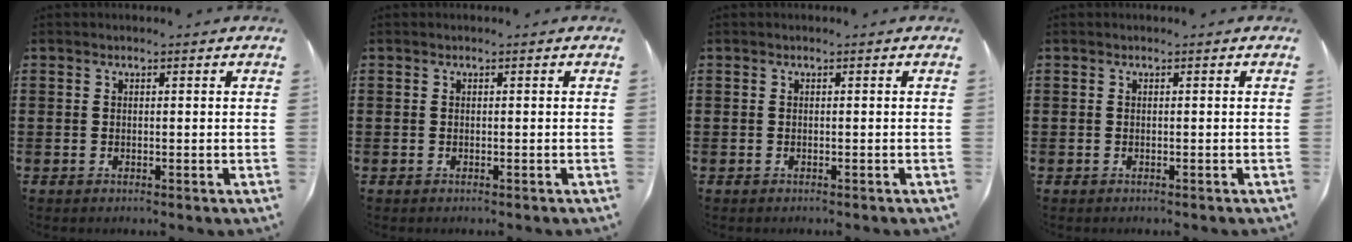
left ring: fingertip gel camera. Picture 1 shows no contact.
{"total": 0.0}
{"total": 0.0}
{"total": 0.0}